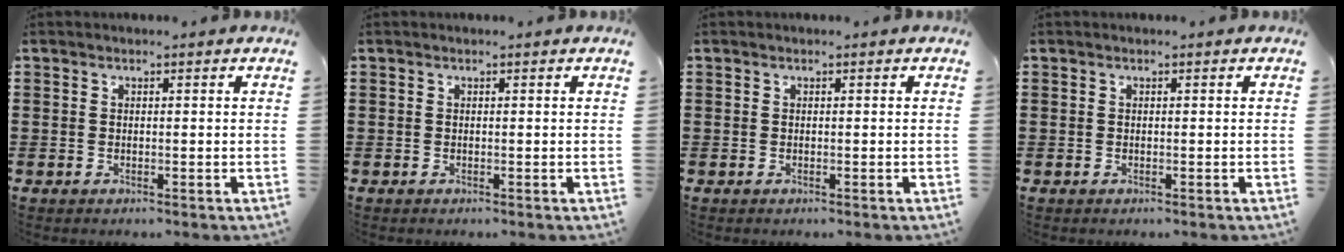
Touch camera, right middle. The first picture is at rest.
{"total": 0.0}
{"total": 0.0}
{"total": 0.0}